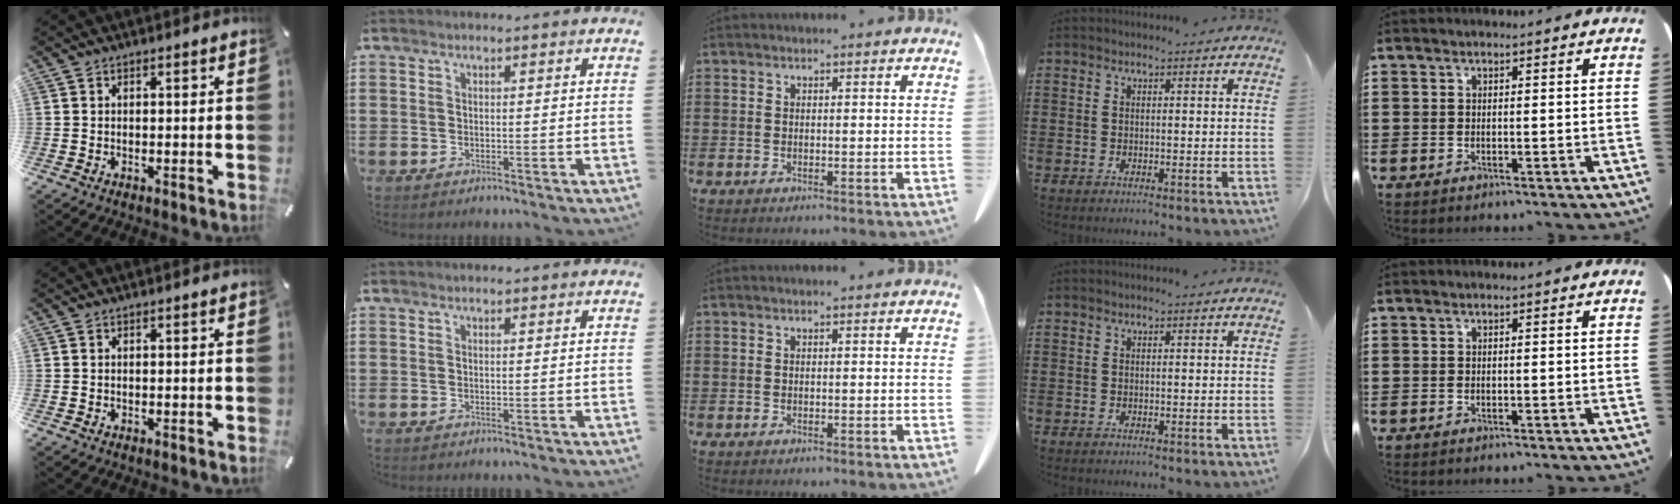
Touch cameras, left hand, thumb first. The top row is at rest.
{}